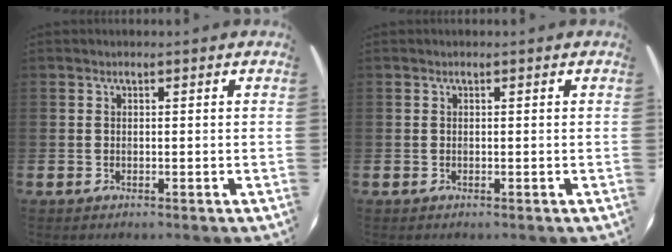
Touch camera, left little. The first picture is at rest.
{"total": 0.0}